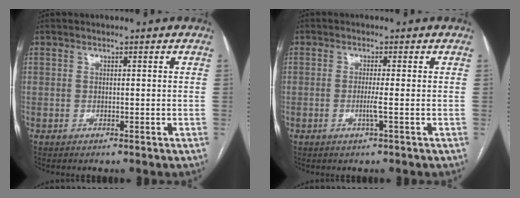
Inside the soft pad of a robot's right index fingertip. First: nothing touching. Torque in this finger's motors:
{"motor_torque": [-0.02, 0.05, 0.00, 0.00]}